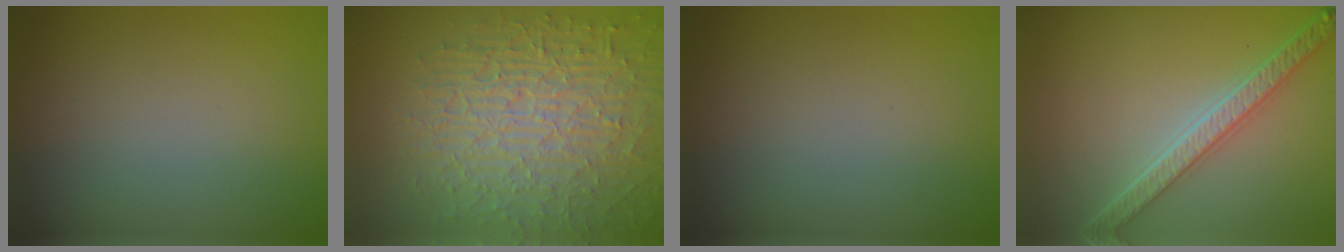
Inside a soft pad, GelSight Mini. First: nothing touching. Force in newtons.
{"total": 9.0, "press": 6.2, "slide": 6.5}
{"total": 0.0}
{"total": 4.6, "press": 3.7, "slide": 2.7}